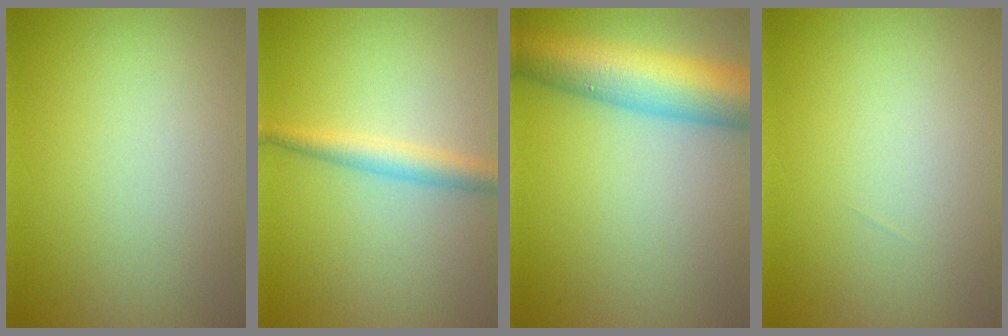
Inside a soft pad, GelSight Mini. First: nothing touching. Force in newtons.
{"total": 2.5, "press": 2.5, "slide": 0.0}
{"total": 9.2, "press": 9.2, "slide": 0.4}
{"total": 0.0}